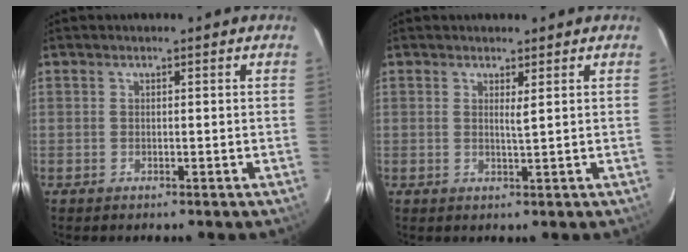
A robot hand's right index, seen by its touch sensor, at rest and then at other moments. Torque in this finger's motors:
{"motor_torque": [-0.20, 0.01, -0.03, 0.00]}